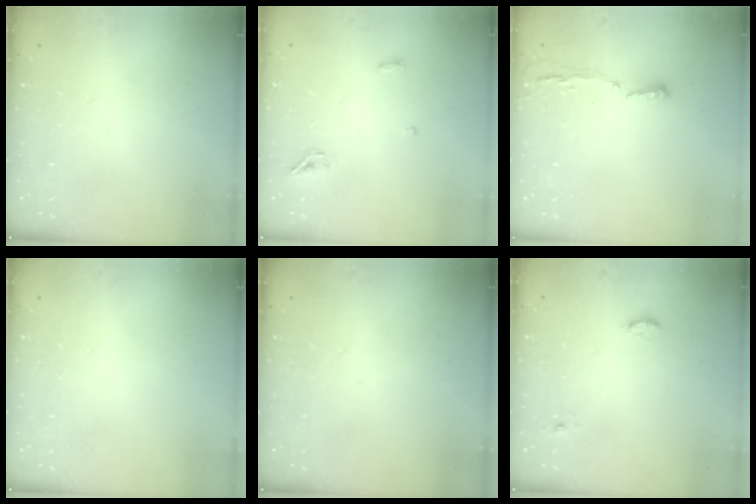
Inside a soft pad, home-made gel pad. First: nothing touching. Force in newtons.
{"total": 3.4, "press": 3.3, "slide": 1.0}
{"total": 4.1, "press": 4.0, "slide": 1.1}
{"total": 0.0}
{"total": 0.0}
{"total": 5.9, "press": 4.3, "slide": 4.1}